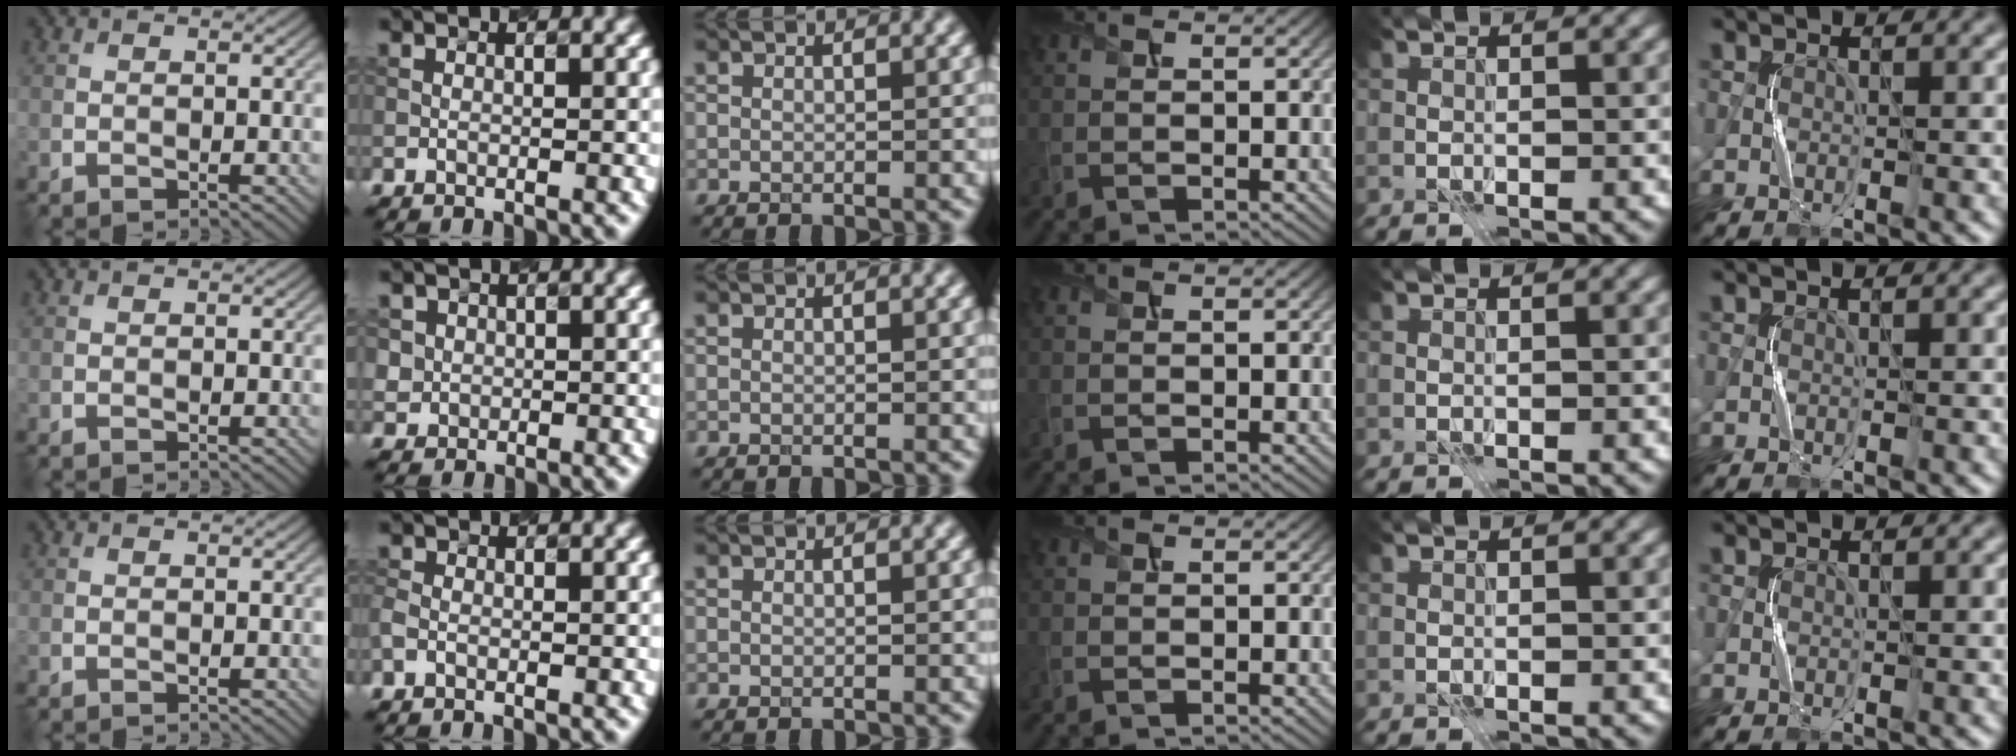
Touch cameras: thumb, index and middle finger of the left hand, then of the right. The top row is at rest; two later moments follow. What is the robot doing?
{"motion": "press", "object": "toy piano key"}